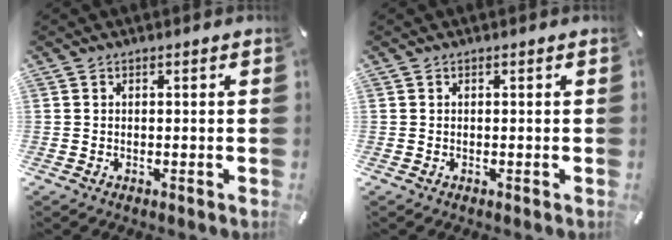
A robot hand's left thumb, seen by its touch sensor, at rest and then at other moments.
{"total": 0.0}